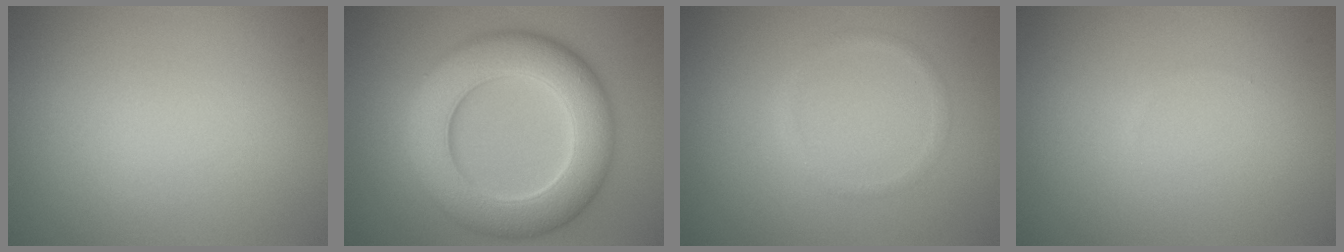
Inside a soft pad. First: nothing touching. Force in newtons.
{"total": 10.0, "press": 10.0, "slide": 0.4}
{"total": 1.0, "press": 0.9, "slide": 0.0}
{"total": 0.0}